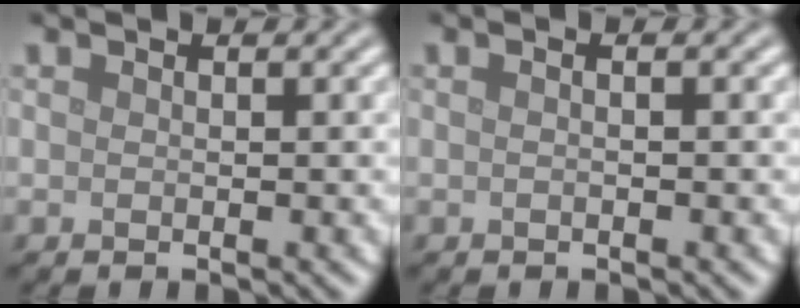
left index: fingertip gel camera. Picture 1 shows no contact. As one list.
[{"total": 1.4, "force": [0.3, 0.7, 1.2], "torque": [-0.007, -0.008, -0.011]}]